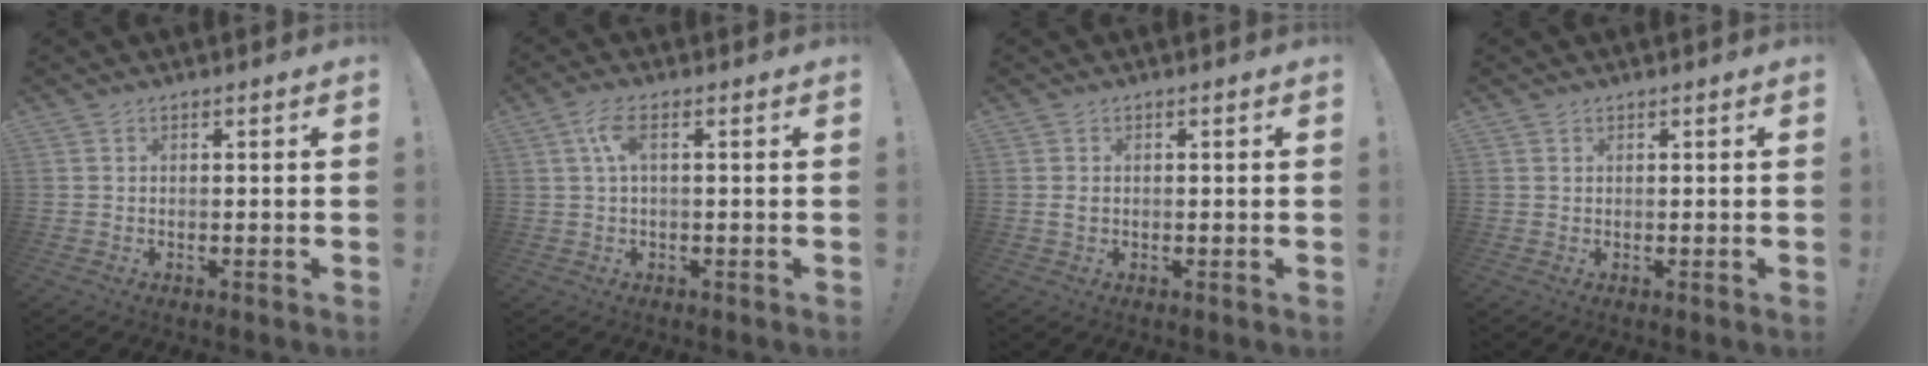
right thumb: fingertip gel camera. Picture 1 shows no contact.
{"total": 5.2, "force": [1.2, 1.4, 4.8], "torque": [-0.085, -0.001, 0.019]}
{"total": 1.0, "force": [0.1, 0.8, 0.6], "torque": [-0.007, 0.002, 0.000]}
{"total": 0.7, "force": [0.5, 0.4, 0.0], "torque": [0.008, -0.003, 0.009]}